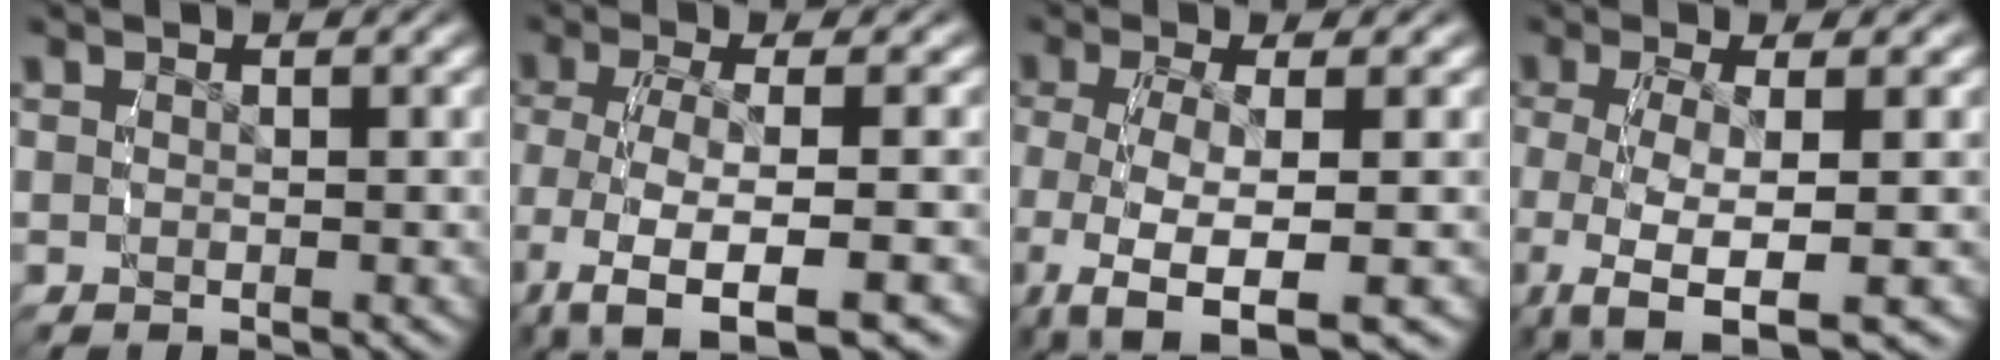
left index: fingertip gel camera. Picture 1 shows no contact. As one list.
[{"total": 10.0, "force": [-7.2, 4.4, 5.4], "torque": [-0.144, -0.063, -0.082]}, {"total": 9.3, "force": [-6.0, 4.4, 5.6], "torque": [-0.155, -0.064, -0.062]}, {"total": 8.8, "force": [-5.4, 3.9, 5.8], "torque": [-0.154, -0.060, -0.053]}]